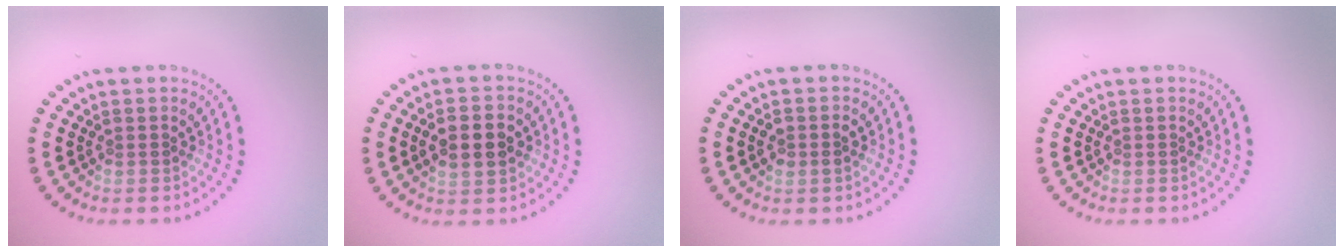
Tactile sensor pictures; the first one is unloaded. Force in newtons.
{"total": 4.4, "press": 4.4, "slide": 0.2}
{"total": 1.4, "press": 1.3, "slide": 0.3}
{"total": 0.0}